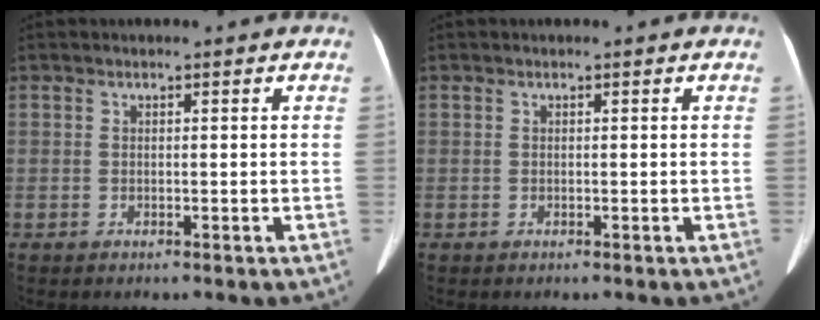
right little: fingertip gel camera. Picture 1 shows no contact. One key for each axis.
{"total": 0.0}